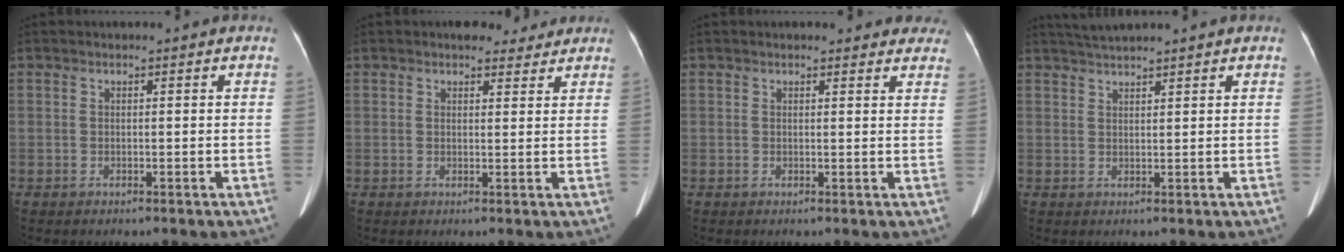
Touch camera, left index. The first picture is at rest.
{"total": 4.4, "force": [3.7, 2.0, 1.3], "torque": [-0.012, 0.009, 0.047]}
{"total": 8.3, "force": [7.6, 2.6, 2.2], "torque": [0.002, 0.000, 0.064]}
{"total": 3.8, "force": [3.5, -0.4, 1.3], "torque": [-0.024, 0.027, 0.068]}